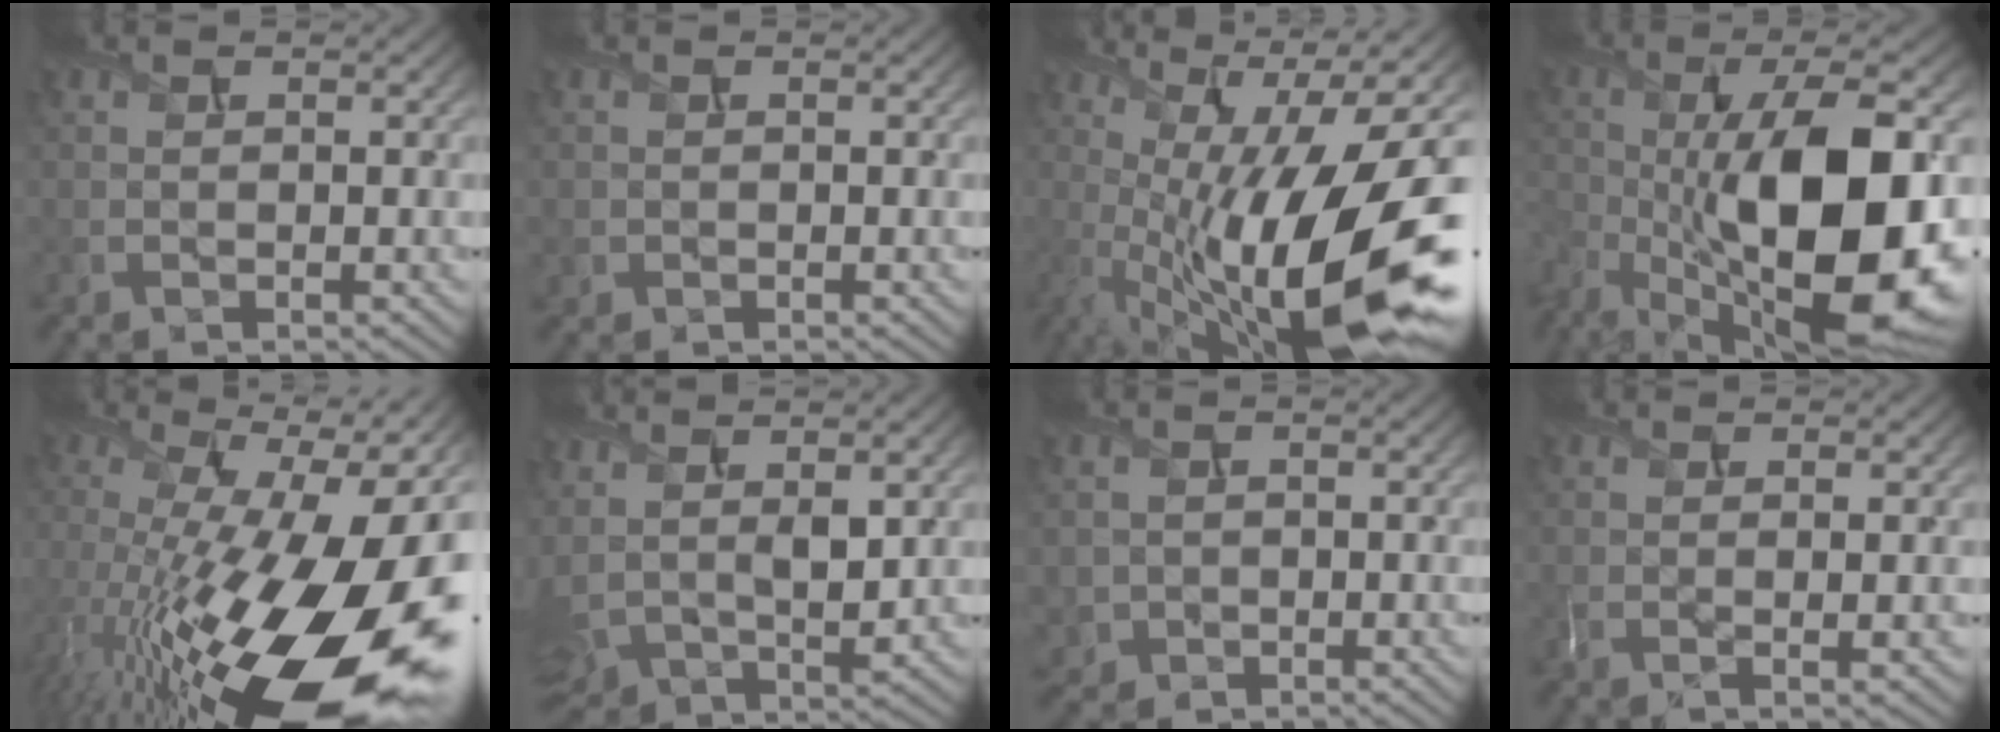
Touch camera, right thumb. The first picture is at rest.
{"total": 0.7, "force": [-0.2, 0.7, 0.0], "torque": [0.002, -0.006, -0.005]}
{"total": 20.7, "force": [-3.6, 6.7, 19.3], "torque": [-0.299, -0.008, -0.066]}
{"total": 19.0, "force": [-4.2, 7.7, 16.9], "torque": [-0.292, -0.014, -0.066]}
{"total": 22.1, "force": [-5.2, 8.4, 19.8], "torque": [-0.328, -0.022, -0.094]}
{"total": 7.7, "force": [3.3, 3.7, 5.8], "torque": [-0.158, -0.005, 0.074]}
{"total": 1.9, "force": [-0.3, 1.9, 0.2], "torque": [-0.010, -0.010, -0.007]}
{"total": 1.5, "force": [0.2, 0.0, 1.5], "torque": [-0.032, 0.002, 0.001]}